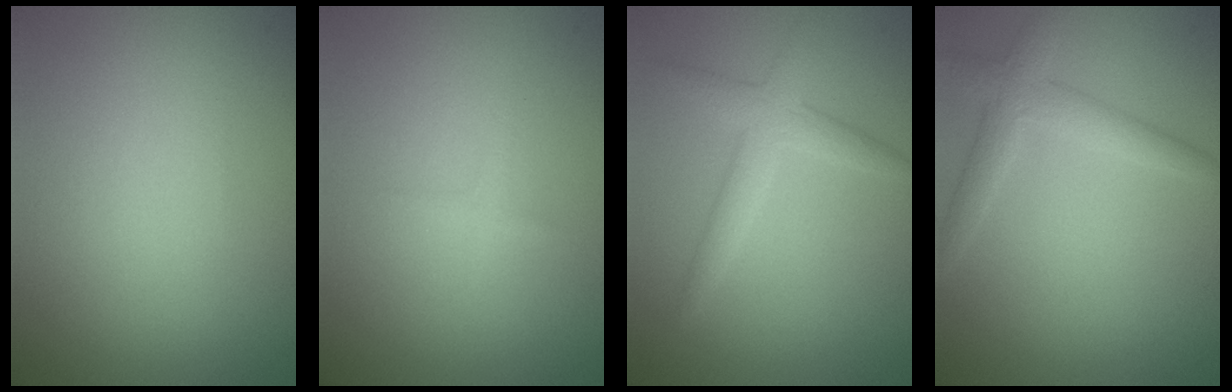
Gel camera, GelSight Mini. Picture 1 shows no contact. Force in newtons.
{"total": 0.7, "press": 0.7, "slide": 0.1}
{"total": 2.7, "press": 2.7, "slide": 0.1}
{"total": 2.8, "press": 2.8, "slide": 0.2}